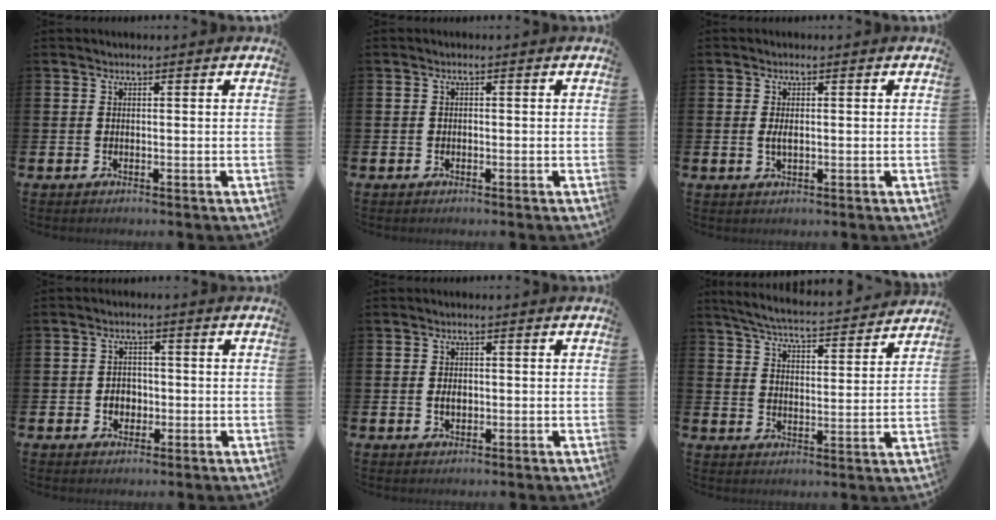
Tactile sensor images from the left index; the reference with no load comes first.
{"total": 0.6, "force": [-0.3, 0.4, 0.1], "torque": [-0.010, 0.007, -0.007]}
{"total": 1.7, "force": [-0.1, 0.7, 1.5], "torque": [-0.029, 0.002, -0.003]}
{"total": 2.7, "force": [-0.7, 2.2, 1.2], "torque": [-0.019, 0.002, -0.020]}
{"total": 1.7, "force": [-0.2, 1.2, 1.2], "torque": [-0.015, 0.002, -0.008]}
{"total": 5.6, "force": [5.4, 0.3, 1.2], "torque": [-0.050, -0.044, 0.093]}